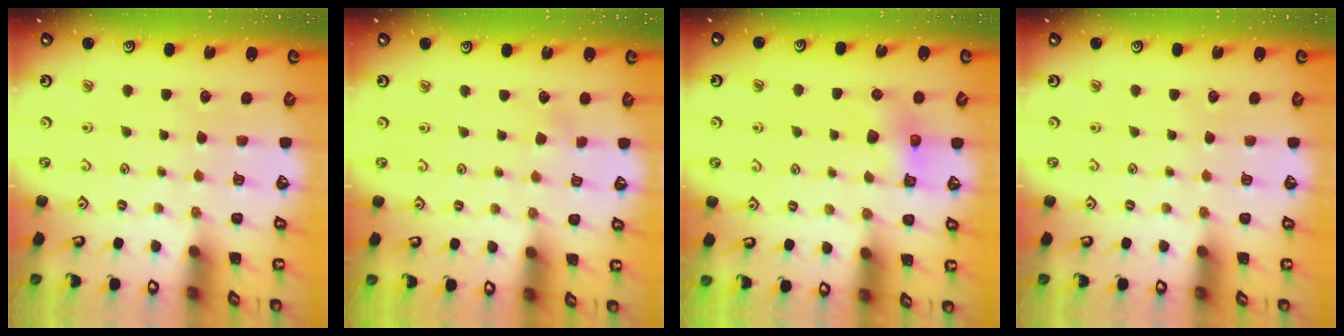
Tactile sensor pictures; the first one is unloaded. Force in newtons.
{"total": 1.7, "press": 1.7, "slide": 0.1}
{"total": 6.8, "press": 6.8, "slide": 0.2}
{"total": 0.0}